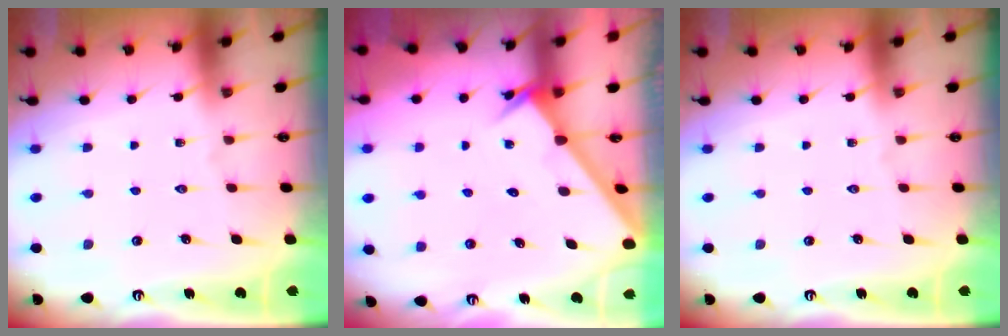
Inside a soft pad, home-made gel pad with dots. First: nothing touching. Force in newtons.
{"total": 1.8, "press": 1.8, "slide": 0.2}
{"total": 0.0}